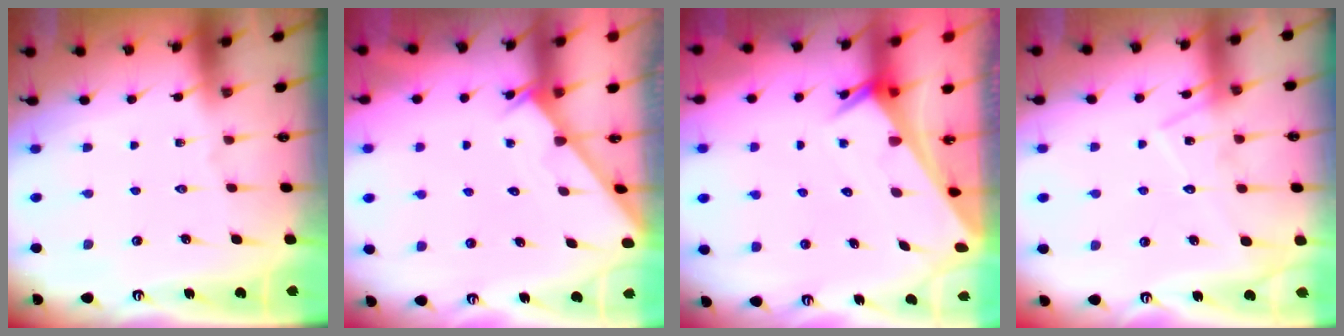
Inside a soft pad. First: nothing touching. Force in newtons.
{"total": 2.9, "press": 2.9, "slide": 0.3}
{"total": 2.6, "press": 2.6, "slide": 0.2}
{"total": 12.5, "press": 12.5, "slide": 1.0}